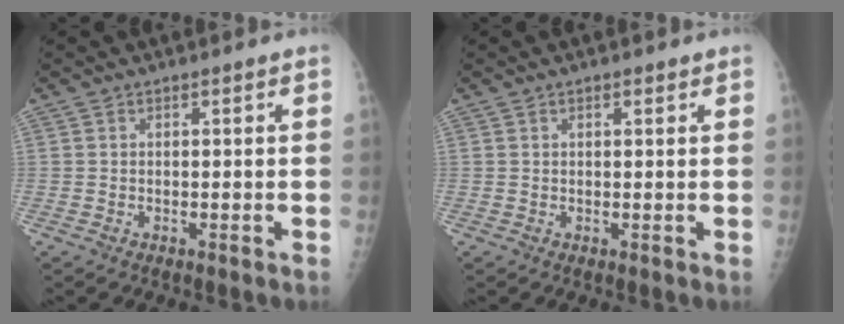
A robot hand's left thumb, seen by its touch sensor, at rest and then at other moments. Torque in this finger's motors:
{"motor_torque": [0.27, 0.41, -0.25, -0.19, 0.06]}